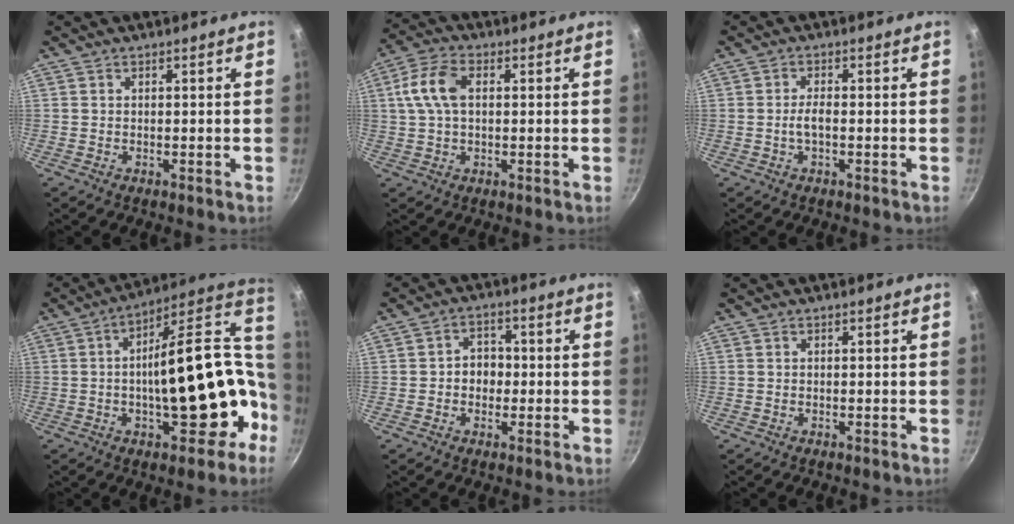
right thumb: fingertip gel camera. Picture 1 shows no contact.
{"total": 8.7, "force": [1.6, 5.0, 6.9], "torque": [-0.142, 0.020, 0.022]}
{"total": 2.4, "force": [-0.6, 0.9, 2.2], "torque": [-0.044, 0.011, -0.013]}
{"total": 25.2, "force": [-2.0, 11.8, 22.2], "torque": [-0.280, 0.048, -0.016]}
{"total": 4.9, "force": [-0.5, 4.0, 2.7], "torque": [-0.008, 0.012, -0.012]}
{"total": 0.0}